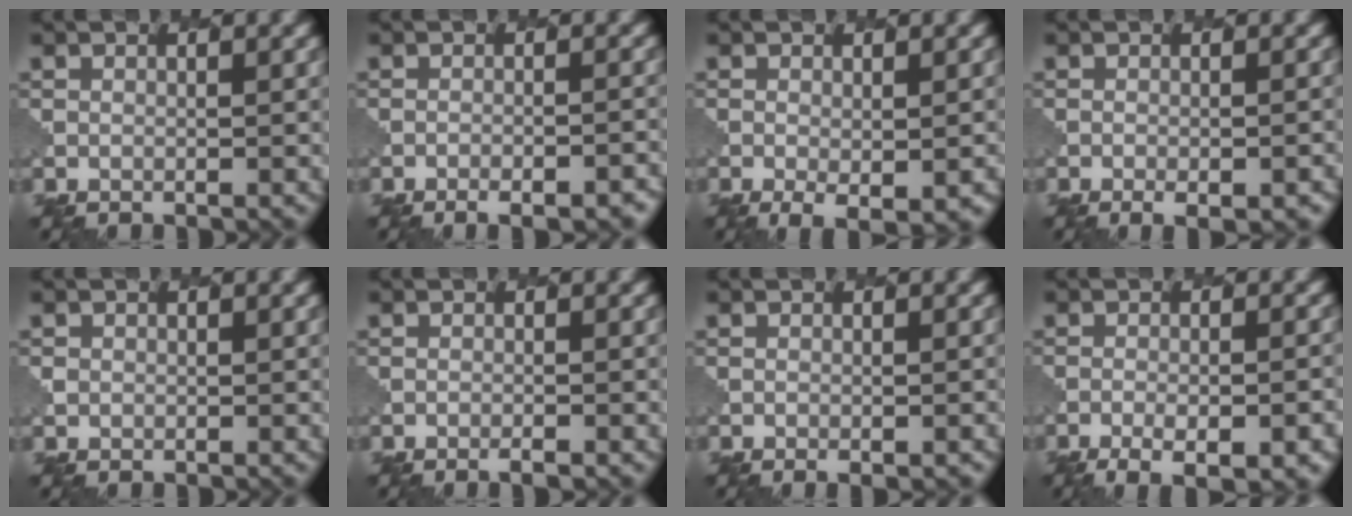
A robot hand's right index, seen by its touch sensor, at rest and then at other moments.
{"total": 5.1, "force": [-3.7, 1.9, 3.0], "torque": [-0.014, 0.009, -0.038]}
{"total": 3.5, "force": [-1.1, 1.2, 3.1], "torque": [-0.046, -0.011, -0.010]}
{"total": 3.6, "force": [-1.7, 1.4, 2.9], "torque": [-0.025, 0.007, -0.010]}
{"total": 0.8, "force": [-0.1, 0.8, -0.1], "torque": [0.000, -0.003, -0.005]}
{"total": 1.0, "force": [-0.6, 0.3, 0.8], "torque": [-0.001, 0.005, -0.012]}
{"total": 1.5, "force": [-0.5, 0.5, 1.3], "torque": [-0.005, 0.002, -0.001]}
{"total": 6.7, "force": [-3.5, 2.3, 5.2], "torque": [-0.075, -0.005, -0.035]}